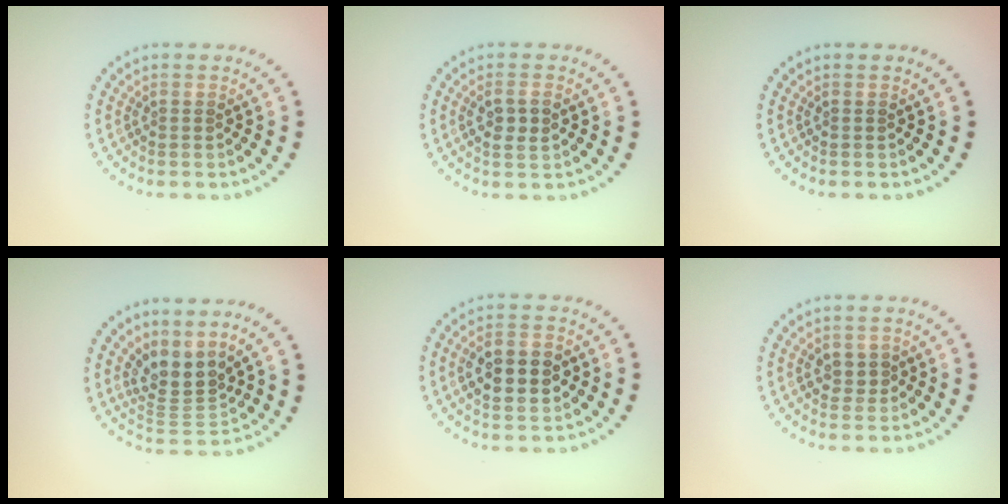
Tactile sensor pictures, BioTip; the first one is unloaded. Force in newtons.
{"total": 2.1, "press": 2.1, "slide": 0.5}
{"total": 0.0}
{"total": 3.5, "press": 2.6, "slide": 2.4}
{"total": 4.6, "press": 4.6, "slide": 0.2}
{"total": 1.3, "press": 1.3, "slide": 0.3}